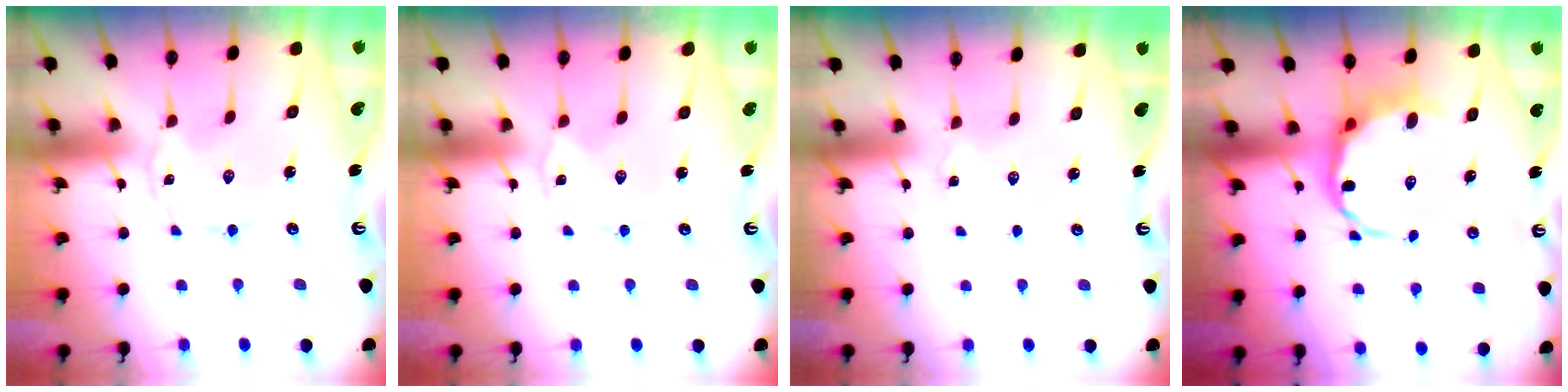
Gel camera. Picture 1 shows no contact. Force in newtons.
{"total": 0.0}
{"total": 2.2, "press": 2.2, "slide": 0.2}
{"total": 8.4, "press": 8.0, "slide": 2.5}